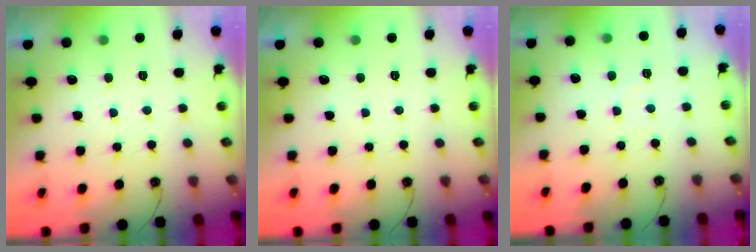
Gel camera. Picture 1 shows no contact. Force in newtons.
{"total": 0.0}
{"total": 4.6, "press": 4.6, "slide": 0.5}